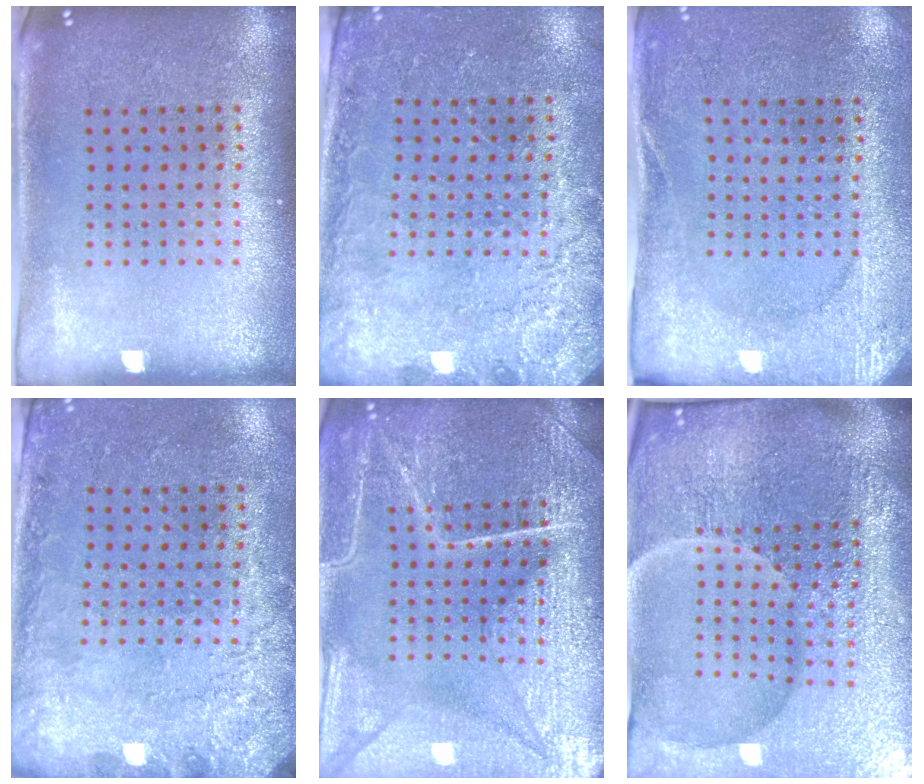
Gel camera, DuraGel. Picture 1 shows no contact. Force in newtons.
{"total": 2.5, "press": 2.3, "slide": 0.8}
{"total": 2.6, "press": 2.4, "slide": 0.9}
{"total": 2.7, "press": 2.0, "slide": 1.8}
{"total": 7.0, "press": 6.9, "slide": 0.8}
{"total": 6.9, "press": 6.2, "slide": 3.2}